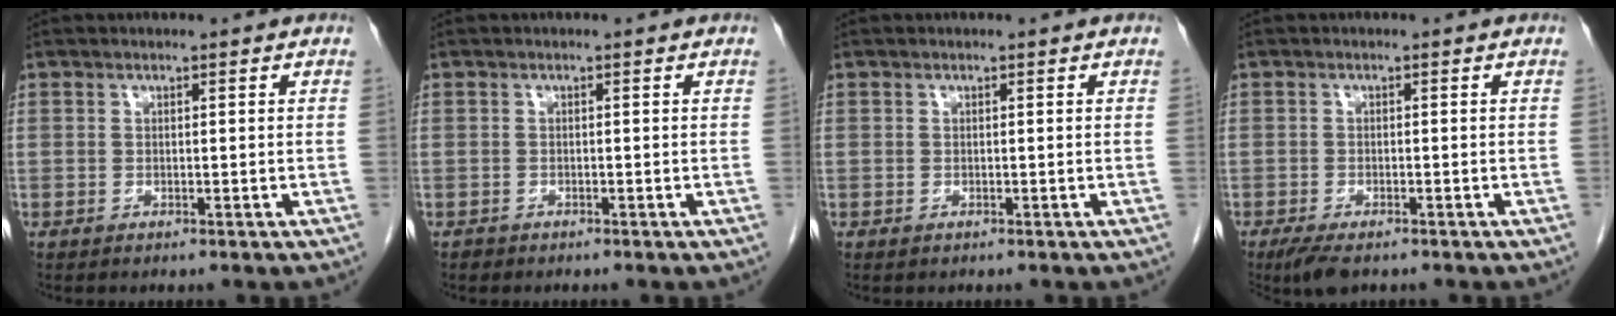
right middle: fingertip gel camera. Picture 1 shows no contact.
{"total": 0.6, "force": [-0.5, 0.4, 0.0], "torque": [-0.007, 0.001, -0.009]}
{"total": 0.0}
{"total": 4.3, "force": [-3.2, 1.4, 2.6], "torque": [-0.048, -0.010, -0.049]}